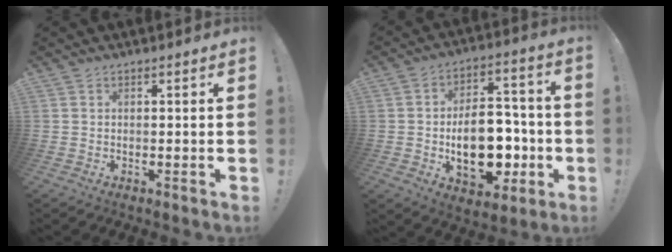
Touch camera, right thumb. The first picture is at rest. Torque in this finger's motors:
{"motor_torque": [2.53, 2.26, 1.73, -0.90, 0.53]}